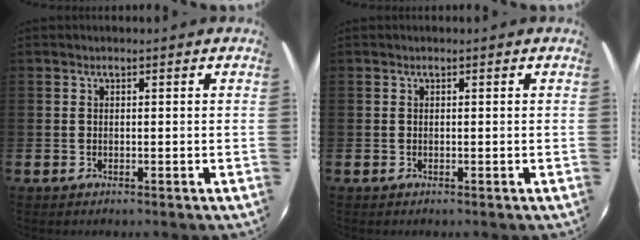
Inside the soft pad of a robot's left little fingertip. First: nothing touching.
{"total": 0.0}